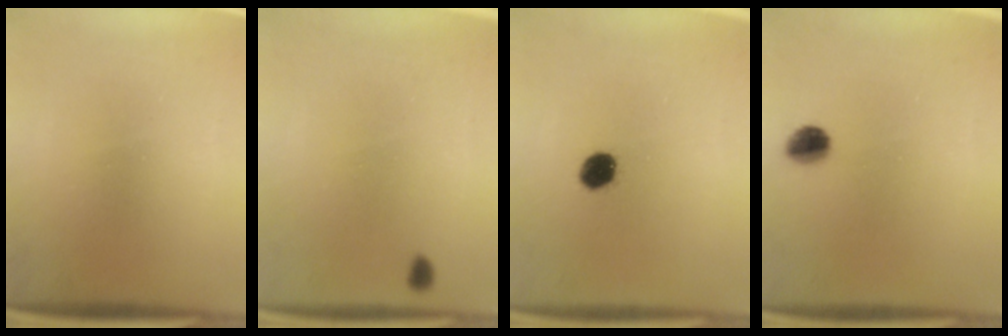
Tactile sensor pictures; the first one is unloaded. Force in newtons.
{"total": 0.7}
{"total": 4.9}
{"total": 4.2}